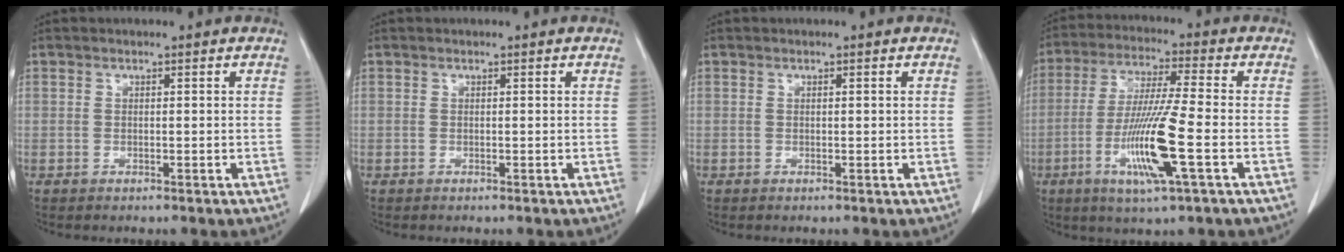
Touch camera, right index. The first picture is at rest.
{"total": 0.0}
{"total": 0.0}
{"total": 12.6, "force": [-3.8, -0.1, 12.0], "torque": [-0.240, -0.019, -0.075]}